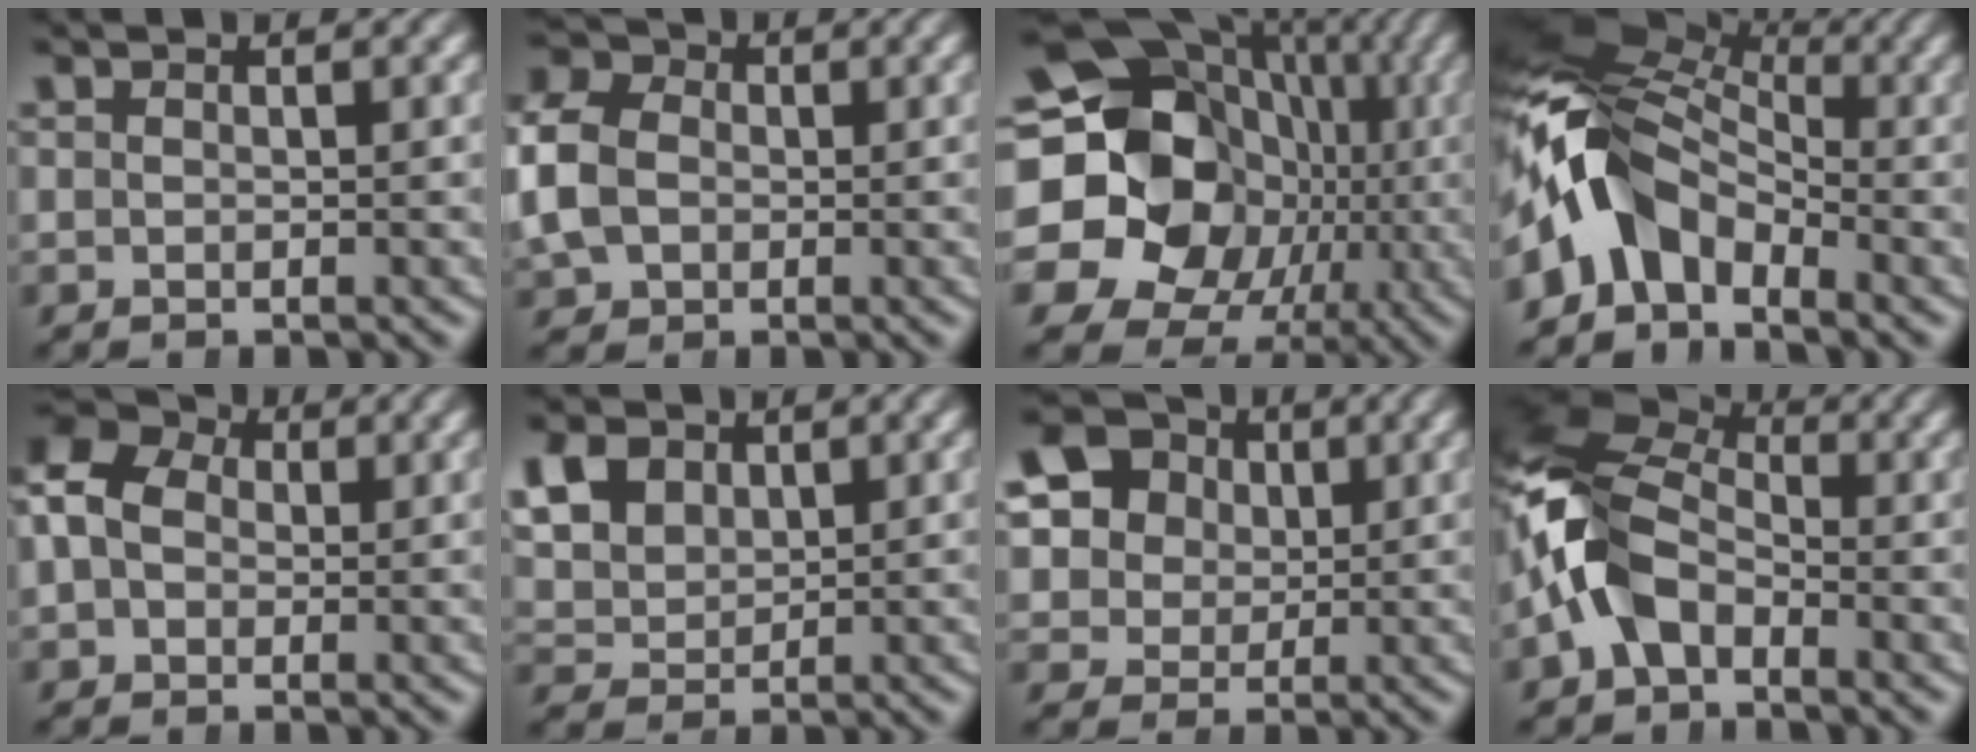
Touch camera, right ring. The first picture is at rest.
{"total": 6.8, "force": [0.7, 6.1, 3.0], "torque": [-0.077, 0.002, 0.007]}
{"total": 22.6, "force": [-0.2, 18.4, 13.0], "torque": [-0.246, -0.058, 0.002]}
{"total": 12.2, "force": [1.5, 8.9, 8.2], "torque": [-0.168, 0.000, 0.013]}
{"total": 10.6, "force": [2.6, 8.9, 5.0], "torque": [-0.102, 0.032, 0.012]}
{"total": 6.4, "force": [2.0, 5.4, 2.8], "torque": [-0.070, 0.000, 0.036]}
{"total": 13.8, "force": [3.8, 12.0, 5.6], "torque": [-0.148, -0.010, 0.052]}
{"total": 8.7, "force": [1.0, 6.1, 6.2], "torque": [-0.153, -0.006, 0.018]}